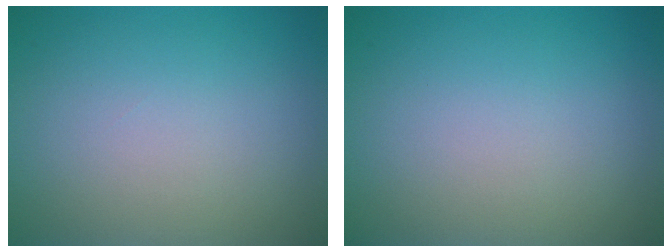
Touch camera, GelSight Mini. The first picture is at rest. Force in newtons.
{"total": 0.0}